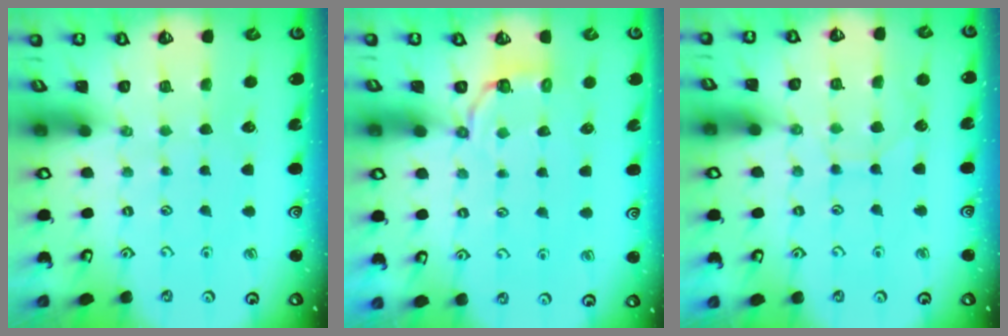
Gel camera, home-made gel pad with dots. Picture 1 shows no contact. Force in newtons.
{"total": 3.9, "press": 2.1, "slide": 3.3}
{"total": 6.1, "press": 6.1, "slide": 0.6}